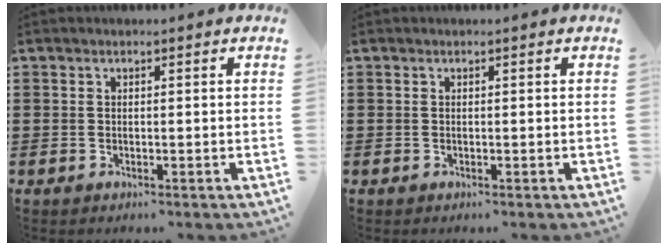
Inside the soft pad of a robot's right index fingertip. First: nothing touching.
{"total": 0.0}